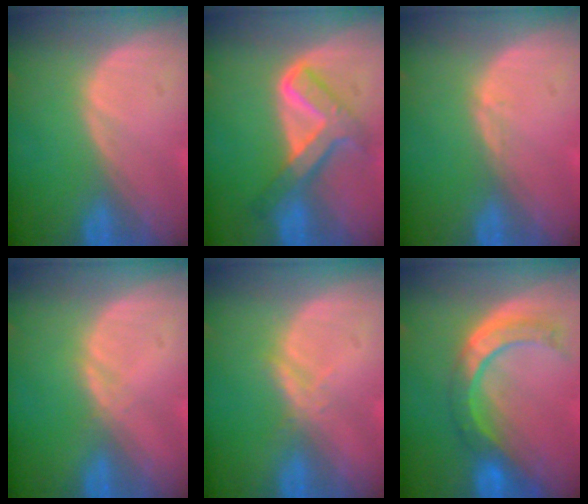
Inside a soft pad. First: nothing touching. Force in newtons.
{"total": 6.9, "press": 6.9, "slide": 0.4}
{"total": 0.6, "press": 0.4, "slide": 0.4}
{"total": 0.6, "press": 0.6, "slide": 0.1}
{"total": 1.7, "press": 1.7, "slide": 0.1}
{"total": 8.2, "press": 7.2, "slide": 3.9}